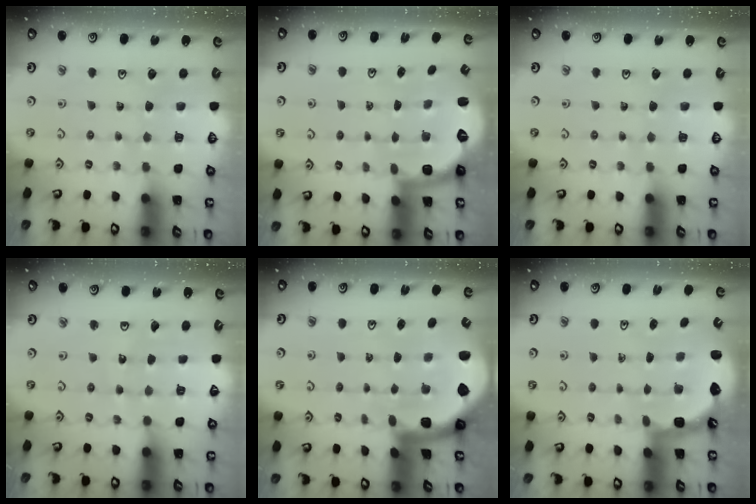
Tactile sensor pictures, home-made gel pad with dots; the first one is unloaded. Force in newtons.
{"total": 2.3, "press": 1.7, "slide": 1.6}
{"total": 0.0}
{"total": 4.1, "press": 4.0, "slide": 0.5}
{"total": 2.4, "press": 2.4, "slide": 0.3}
{"total": 2.5, "press": 2.1, "slide": 1.3}